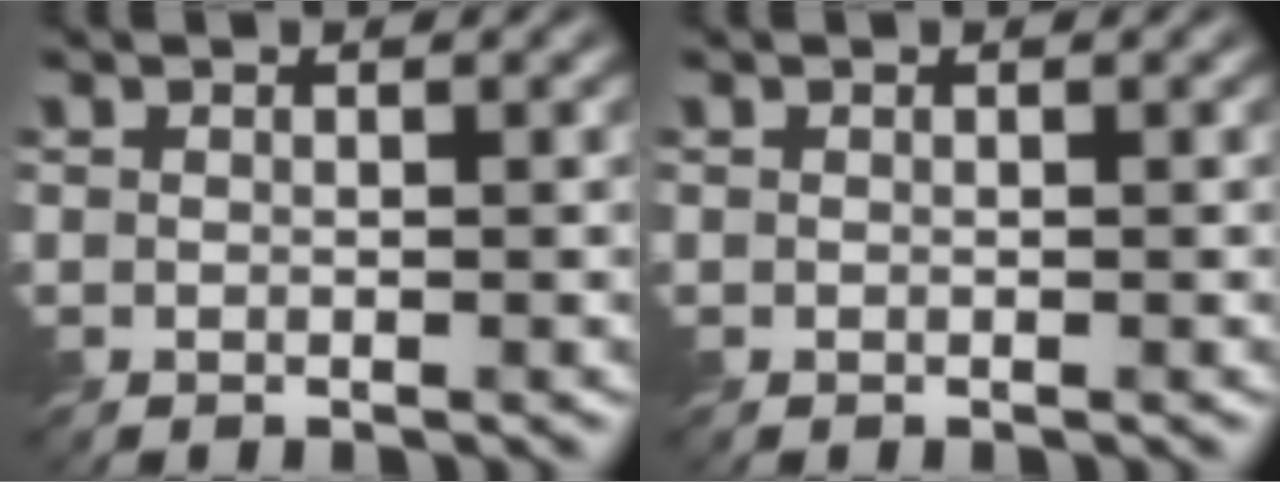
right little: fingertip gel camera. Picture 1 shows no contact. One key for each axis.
{"total": 0.0}